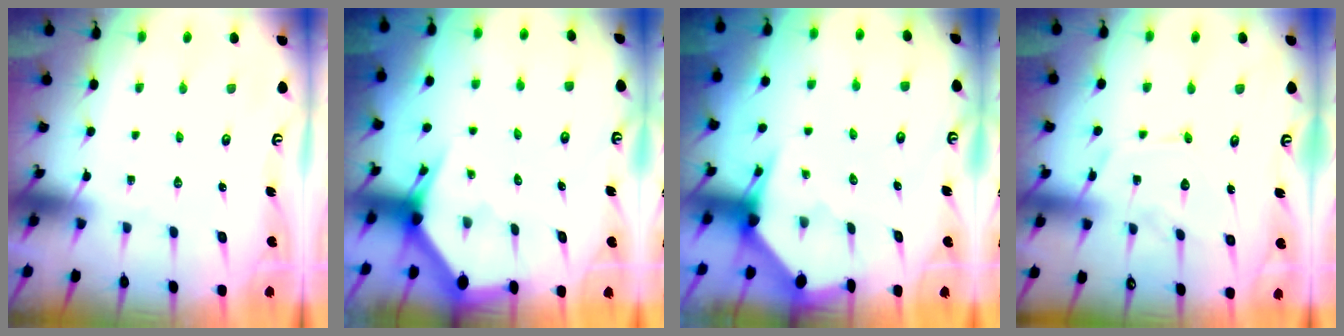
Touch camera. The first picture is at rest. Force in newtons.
{"total": 2.6, "press": 2.6, "slide": 0.2}
{"total": 3.4, "press": 3.4, "slide": 0.3}
{"total": 9.9, "press": 9.9, "slide": 0.2}